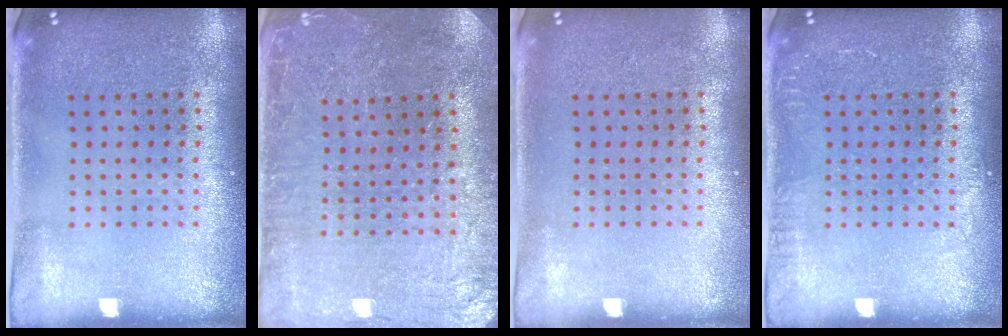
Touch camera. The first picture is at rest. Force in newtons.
{"total": 1.1, "press": 1.1, "slide": 0.1}
{"total": 0.0}
{"total": 1.0, "press": 0.9, "slide": 0.1}